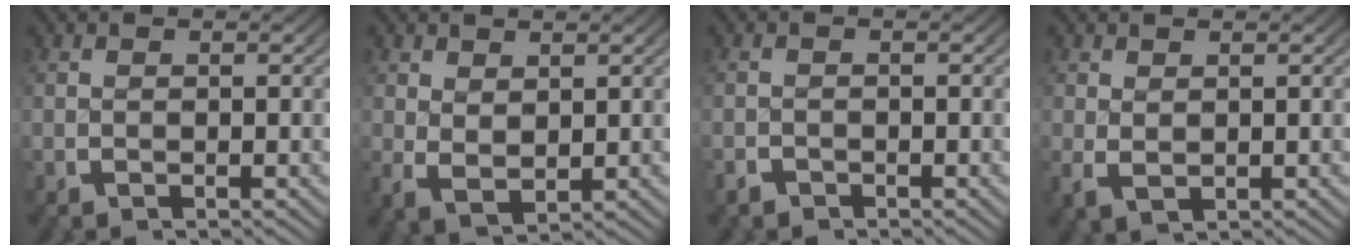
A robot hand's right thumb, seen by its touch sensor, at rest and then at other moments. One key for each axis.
{"total": 2.8, "fx": 0.6, "fy": 2.0, "fz": 1.8, "tx": -0.037, "ty": -0.018, "tz": 0.023}
{"total": 1.4, "fx": -1.3, "fy": 0.6, "fz": -0.2, "tx": 0.002, "ty": -0.009, "tz": -0.023}
{"total": 1.6, "fx": 0.3, "fy": 1.2, "fz": 1.1, "tx": -0.022, "ty": -0.010, "tz": 0.014}